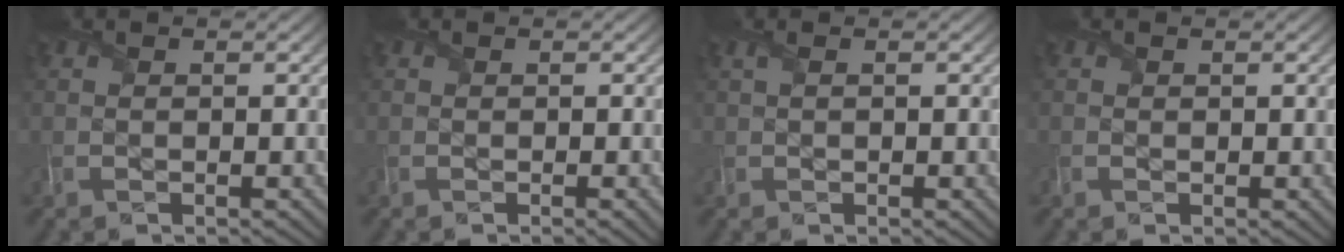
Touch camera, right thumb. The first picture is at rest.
{"total": 0.5, "force": [-0.2, 0.2, 0.5], "torque": [-0.007, -0.003, -0.007]}
{"total": 1.1, "force": [0.3, 0.5, 0.9], "torque": [-0.020, 0.003, 0.007]}
{"total": 0.5, "force": [0.1, 0.5, -0.2], "torque": [0.007, 0.000, 0.001]}